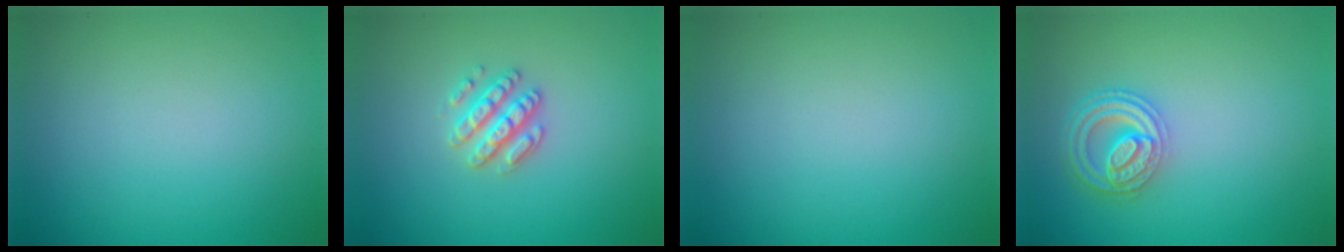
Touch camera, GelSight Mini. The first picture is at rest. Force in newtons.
{"total": 2.8, "press": 2.7, "slide": 0.6}
{"total": 0.0}
{"total": 4.6, "press": 3.6, "slide": 2.9}